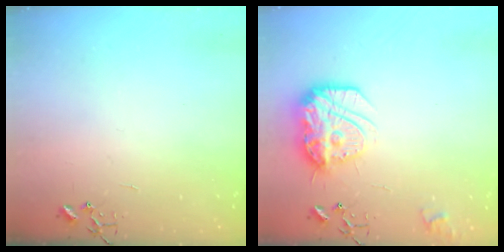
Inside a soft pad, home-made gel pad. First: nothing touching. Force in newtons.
{"total": 16.5, "press": 16.5, "slide": 1.4}